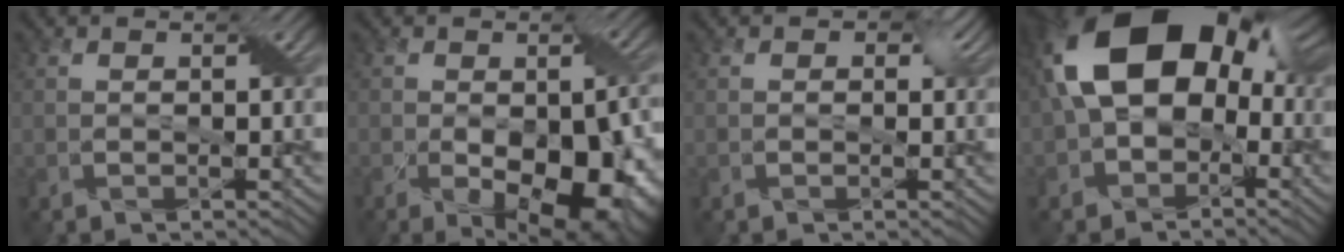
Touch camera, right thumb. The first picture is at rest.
{"total": 14.1, "force": [-5.7, 7.4, 10.6], "torque": [-0.143, -0.034, -0.063]}
{"total": 1.8, "force": [0.3, 1.5, 0.9], "torque": [-0.010, -0.003, 0.001]}
{"total": 17.7, "force": [1.5, 12.1, 12.8], "torque": [-0.219, -0.001, 0.025]}